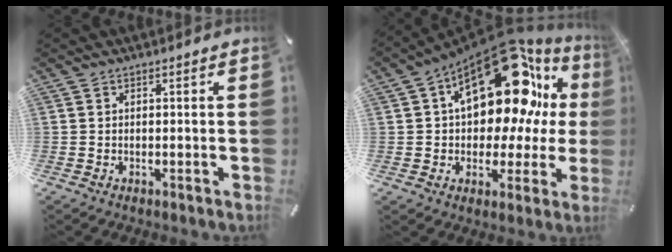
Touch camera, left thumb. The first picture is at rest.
{"total": 25.2, "force": [10.4, 13.4, 18.7], "torque": [-0.292, -0.069, 0.175]}